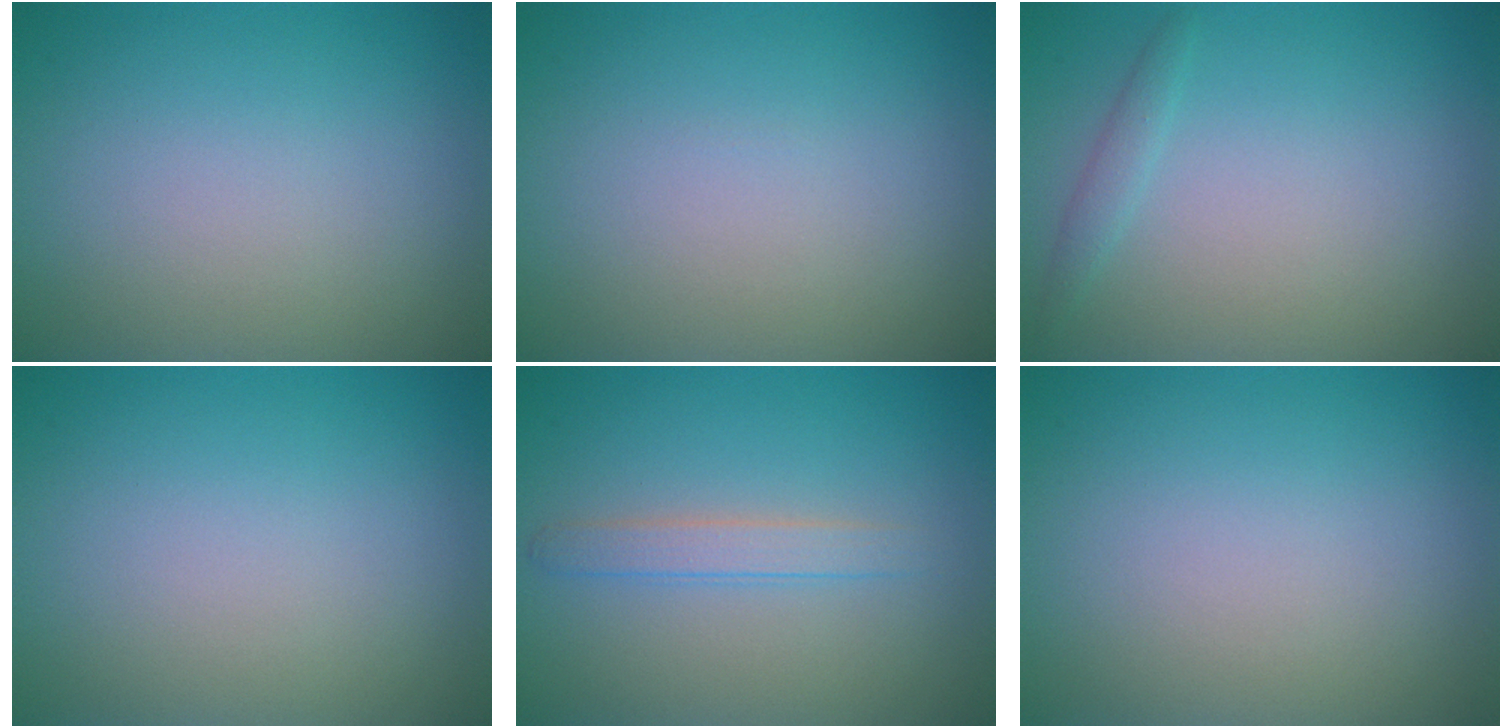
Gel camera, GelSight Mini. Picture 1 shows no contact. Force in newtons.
{"total": 0.0}
{"total": 1.0, "press": 1.0, "slide": 0.1}
{"total": 0.0}
{"total": 1.8, "press": 1.8, "slide": 0.1}
{"total": 0.0}